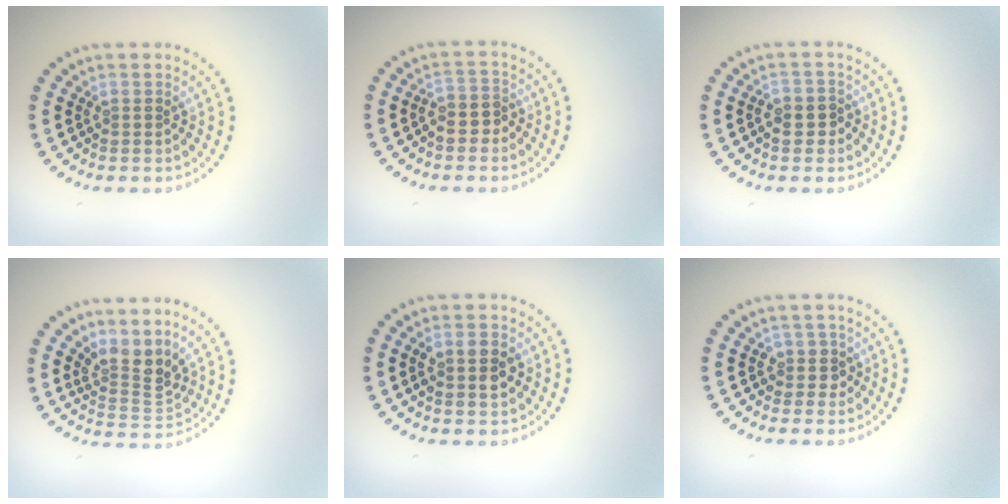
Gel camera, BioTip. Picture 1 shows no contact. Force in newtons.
{"total": 2.3, "press": 2.1, "slide": 0.9}
{"total": 1.9, "press": 1.7, "slide": 0.7}
{"total": 3.3, "press": 2.3, "slide": 2.3}
{"total": 2.7, "press": 2.7, "slide": 0.2}
{"total": 1.8, "press": 1.5, "slide": 1.0}